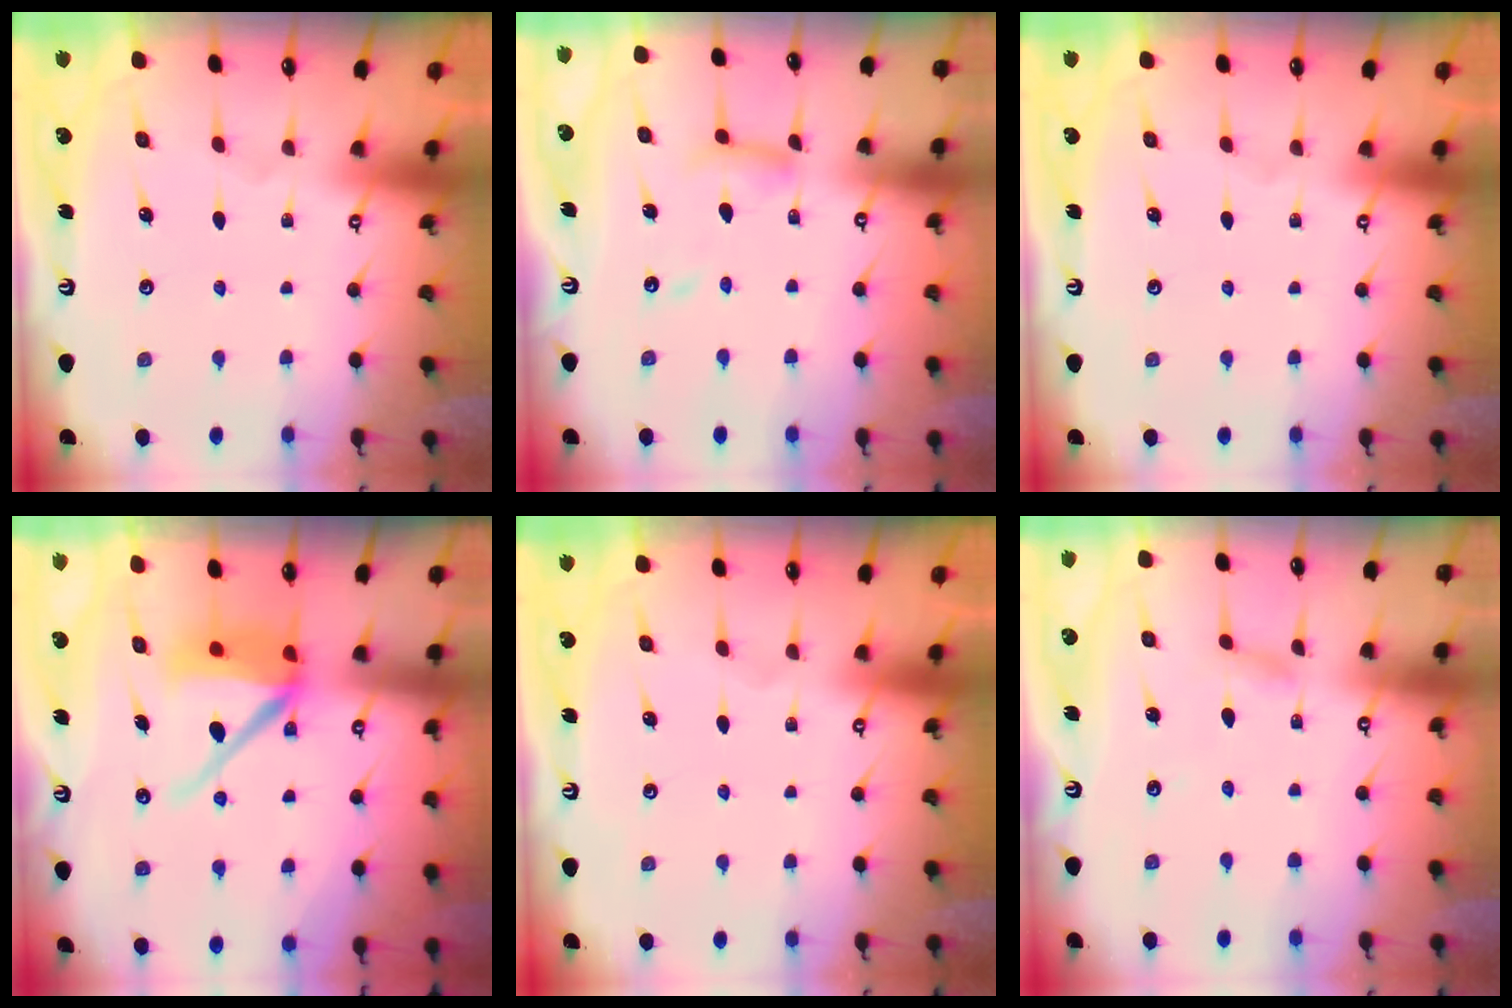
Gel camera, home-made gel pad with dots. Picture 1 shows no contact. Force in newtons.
{"total": 11.3, "press": 11.3, "slide": 1.1}
{"total": 0.0}
{"total": 10.0, "press": 9.9, "slide": 1.4}
{"total": 0.0}
{"total": 2.4, "press": 2.4, "slide": 0.3}